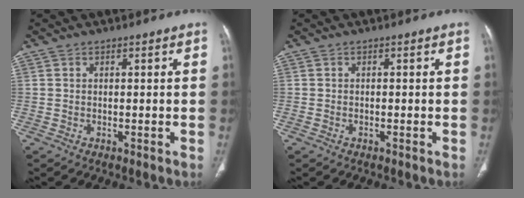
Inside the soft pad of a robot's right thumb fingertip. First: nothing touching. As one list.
[{"total": 0.0}]